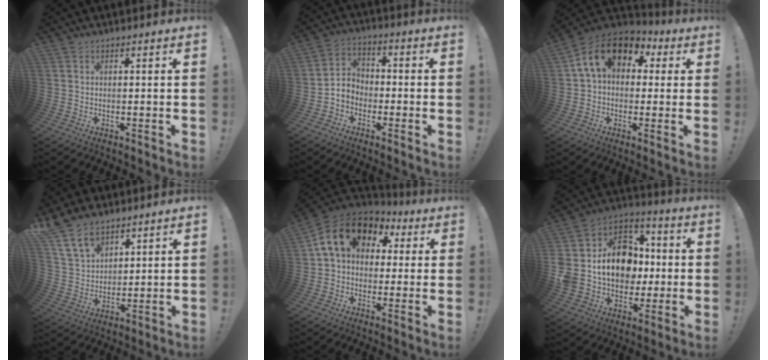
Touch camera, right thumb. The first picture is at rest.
{"total": 5.9, "force": [-3.0, 4.7, 1.6], "torque": [-0.031, 0.021, -0.055]}
{"total": 15.2, "force": [5.0, 10.3, 10.1], "torque": [-0.177, 0.009, 0.094]}
{"total": 12.2, "force": [8.6, 7.0, 5.0], "torque": [-0.100, -0.050, 0.169]}
{"total": 15.6, "force": [5.4, 11.1, 9.6], "torque": [-0.164, -0.002, 0.100]}
{"total": 19.7, "force": [0.5, 15.8, 11.8], "torque": [-0.203, 0.017, 0.037]}